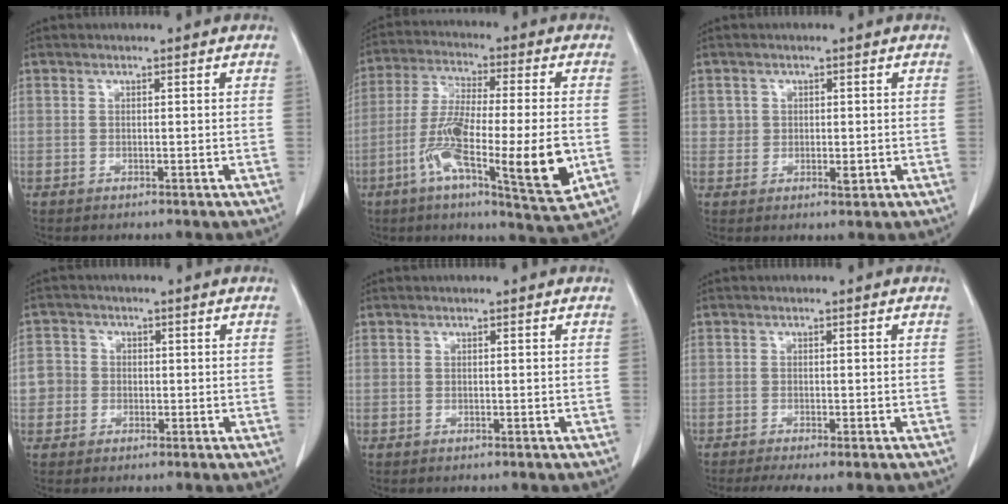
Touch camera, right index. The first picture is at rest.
{"total": 17.6, "force": [-4.8, 2.0, 16.8], "torque": [-0.285, -0.017, -0.078]}
{"total": 2.4, "force": [0.3, 2.1, 1.2], "torque": [-0.012, -0.002, 0.004]}
{"total": 3.9, "force": [-0.4, 3.8, 0.5], "torque": [-0.001, 0.015, -0.012]}
{"total": 0.0}
{"total": 3.4, "force": [-2.2, 0.4, 2.6], "torque": [-0.040, -0.012, -0.035]}